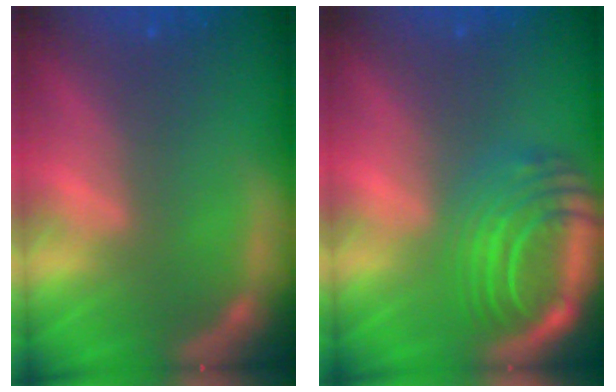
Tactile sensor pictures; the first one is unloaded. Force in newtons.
{"total": 8.5}